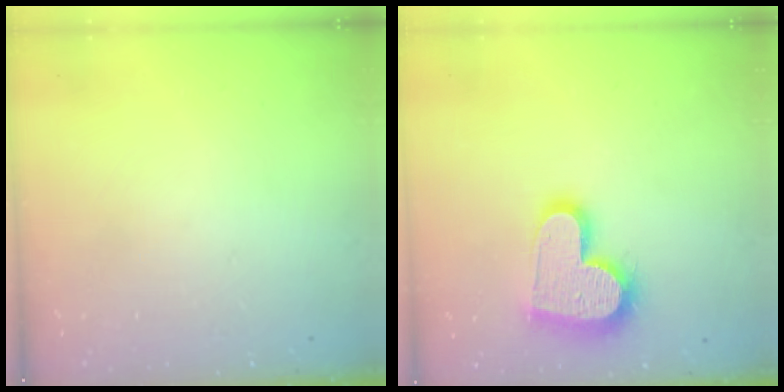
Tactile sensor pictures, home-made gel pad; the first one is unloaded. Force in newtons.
{"total": 16.7, "press": 16.7, "slide": 1.0}